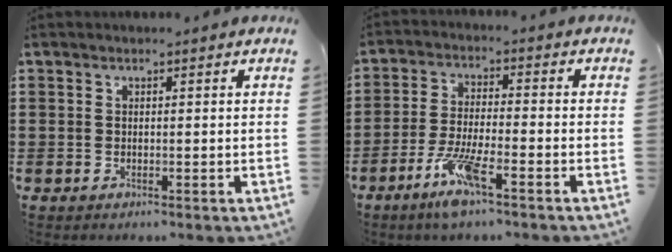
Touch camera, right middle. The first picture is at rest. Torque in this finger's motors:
{"motor_torque": [2.14, 0.00, 0.25, 0.18]}